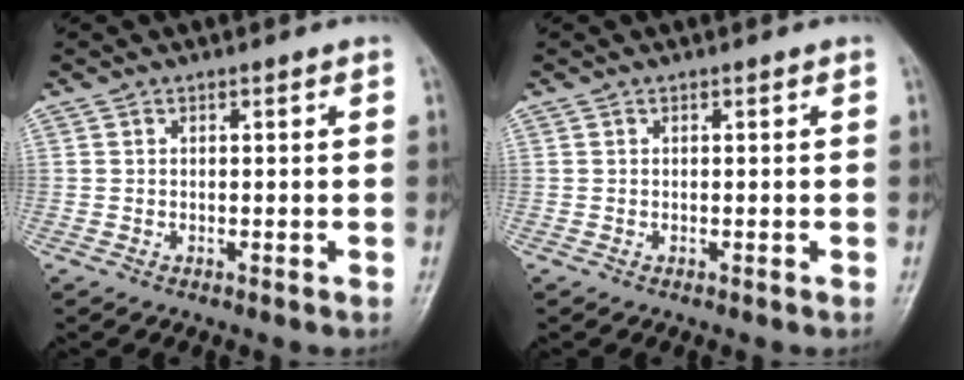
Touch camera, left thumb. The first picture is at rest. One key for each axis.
{"total": 0.0}